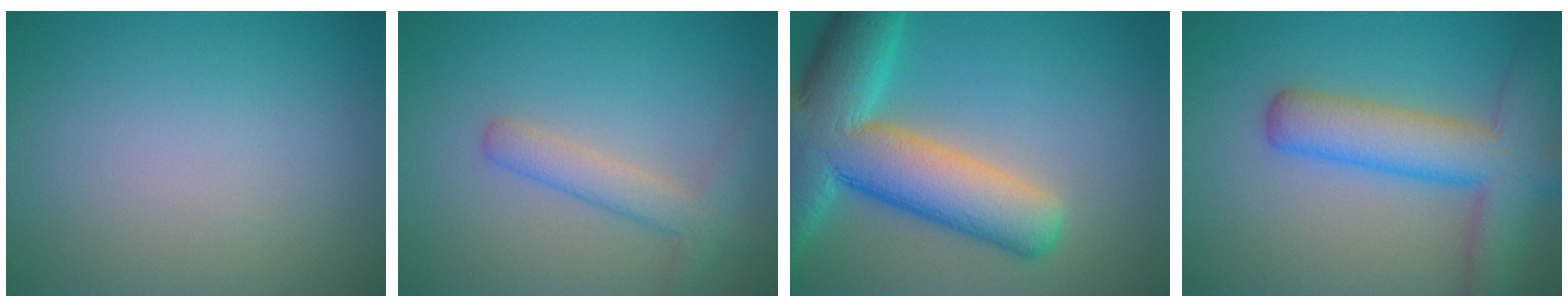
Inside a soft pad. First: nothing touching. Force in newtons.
{"total": 3.0, "press": 3.0, "slide": 0.2}
{"total": 12.0, "press": 12.0, "slide": 0.8}
{"total": 7.6, "press": 7.6, "slide": 0.4}